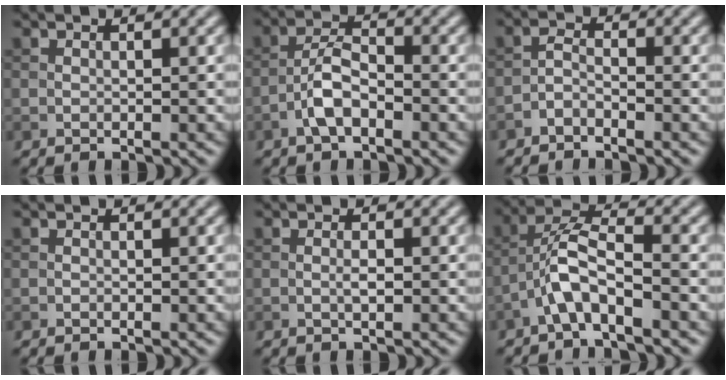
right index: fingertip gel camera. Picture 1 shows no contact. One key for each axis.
{"total": 3.2, "fx": -1.5, "fy": 1.2, "fz": 2.5, "tx": -0.049, "ty": 0.010, "tz": -0.036}
{"total": 1.6, "fx": -1.3, "fy": 0.5, "fz": 0.8, "tx": -0.014, "ty": 0.005, "tz": -0.031}
{"total": 0.0}
{"total": 0.9, "fx": 0.0, "fy": 0.1, "fz": 0.9, "tx": -0.018, "ty": -0.001, "tz": -0.001}
{"total": 4.2, "fx": -2.2, "fy": 1.0, "fz": 3.4, "tx": -0.071, "ty": 0.017, "tz": -0.047}